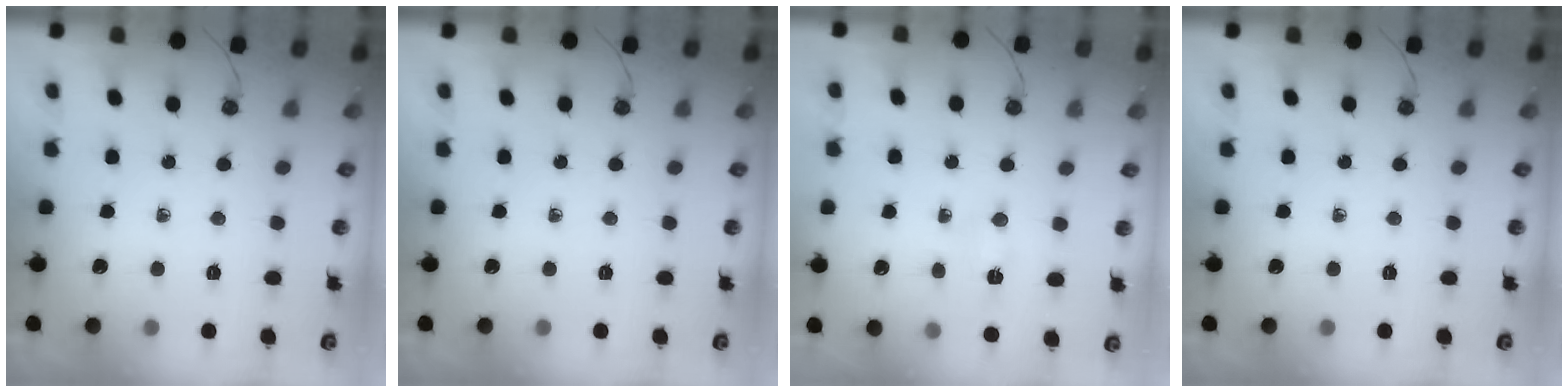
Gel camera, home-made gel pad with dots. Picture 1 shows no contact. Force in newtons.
{"total": 0.0}
{"total": 2.8, "press": 2.8, "slide": 0.2}
{"total": 0.0}